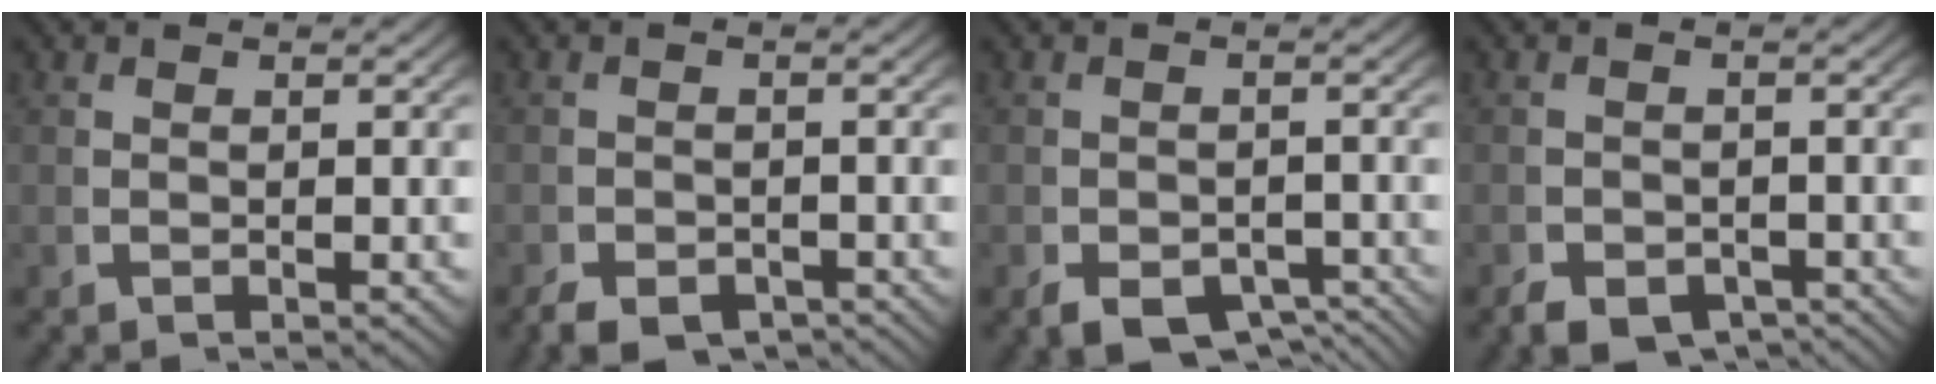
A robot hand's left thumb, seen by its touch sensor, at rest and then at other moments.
{"total": 3.1, "force": [-2.6, 1.4, 0.9], "torque": [-0.011, -0.018, -0.040]}
{"total": 5.0, "force": [-3.0, 2.9, 2.7], "torque": [-0.041, -0.027, -0.040]}
{"total": 4.0, "force": [-3.1, 2.1, 1.4], "torque": [-0.015, -0.025, -0.045]}